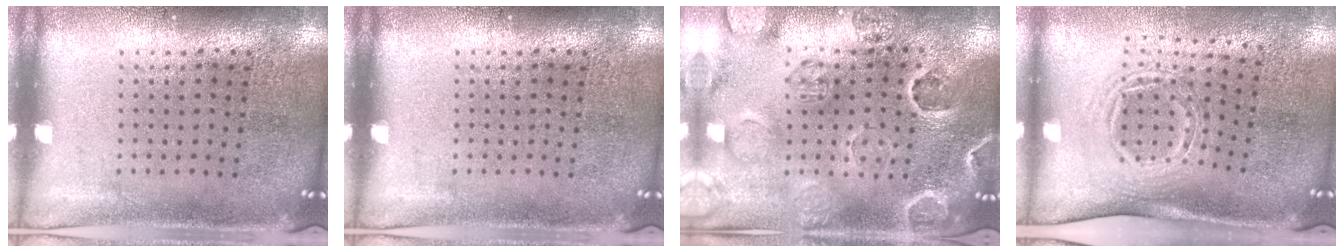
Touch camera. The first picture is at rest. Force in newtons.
{"total": 0.0}
{"total": 2.7, "press": 2.7, "slide": 0.5}
{"total": 1.7, "press": 1.2, "slide": 1.2}